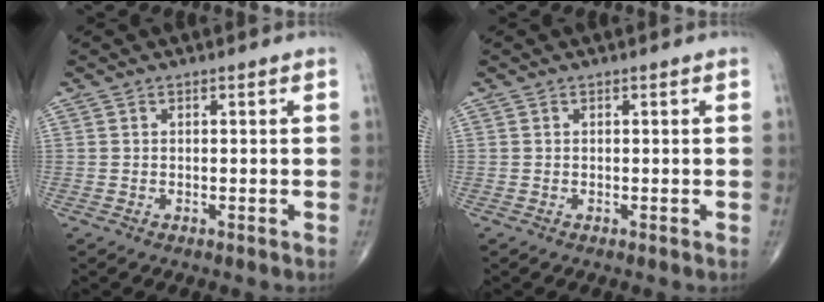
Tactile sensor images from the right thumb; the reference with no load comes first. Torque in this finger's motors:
{"motor_torque": [-0.06, -0.05, 0.00, 0.00, 0.00]}